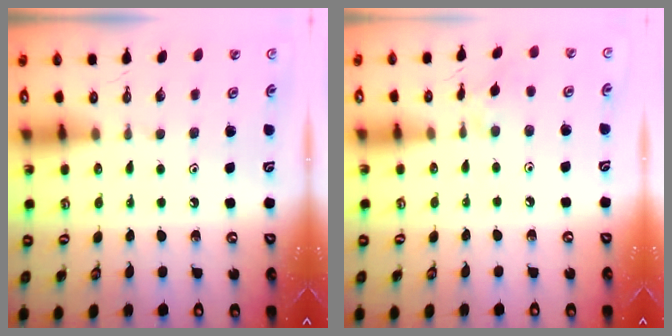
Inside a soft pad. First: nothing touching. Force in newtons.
{"total": 2.6, "press": 2.6, "slide": 0.5}